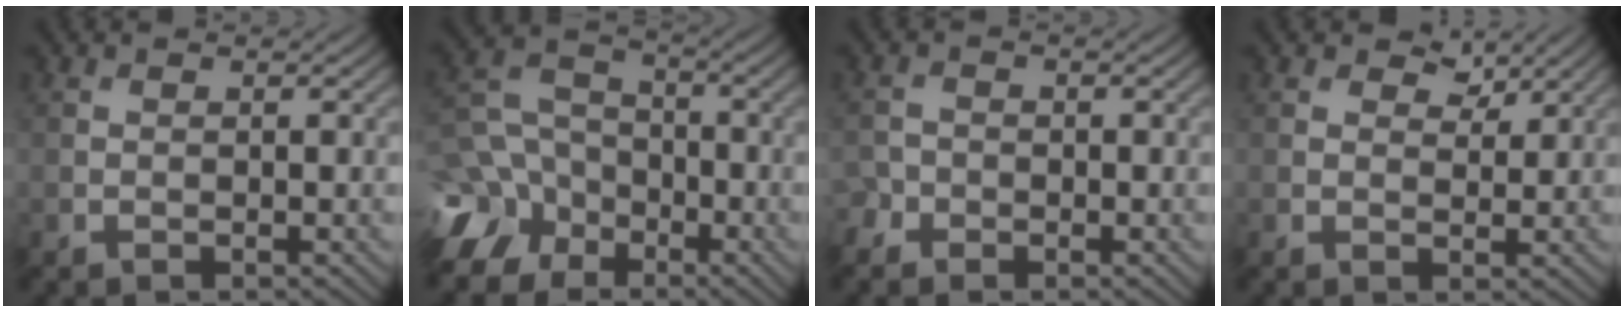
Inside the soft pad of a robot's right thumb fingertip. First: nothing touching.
{"total": 10.6, "force": [-5.0, 8.2, 4.4], "torque": [-0.119, -0.017, -0.122]}
{"total": 1.7, "force": [-1.2, 1.1, 0.1], "torque": [-0.002, 0.001, -0.033]}
{"total": 2.9, "force": [2.0, 1.5, 1.5], "torque": [-0.022, -0.004, 0.033]}